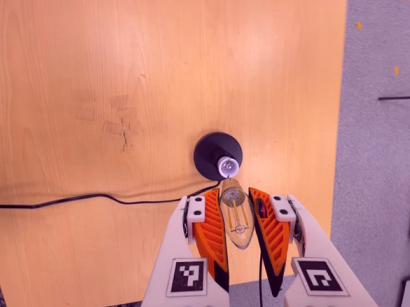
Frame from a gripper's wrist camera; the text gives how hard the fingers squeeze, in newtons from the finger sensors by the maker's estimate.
{"total": 20.1, "left": 22.0, "right": 18.2}